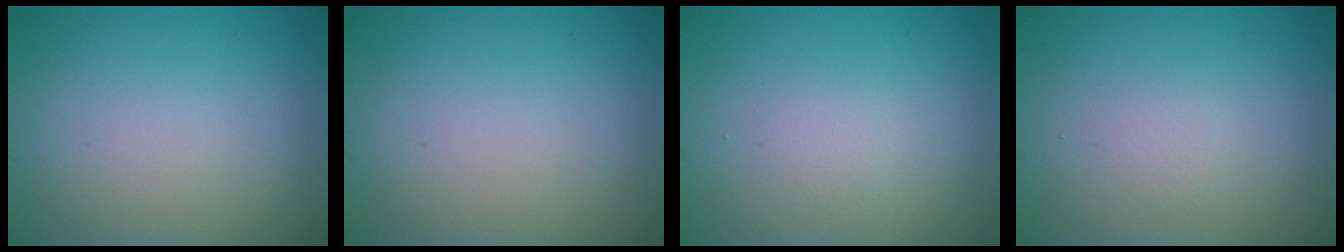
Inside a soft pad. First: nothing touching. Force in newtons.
{"total": 0.0}
{"total": 1.2, "press": 1.2, "slide": 0.0}
{"total": 0.7, "press": 0.7, "slide": 0.0}